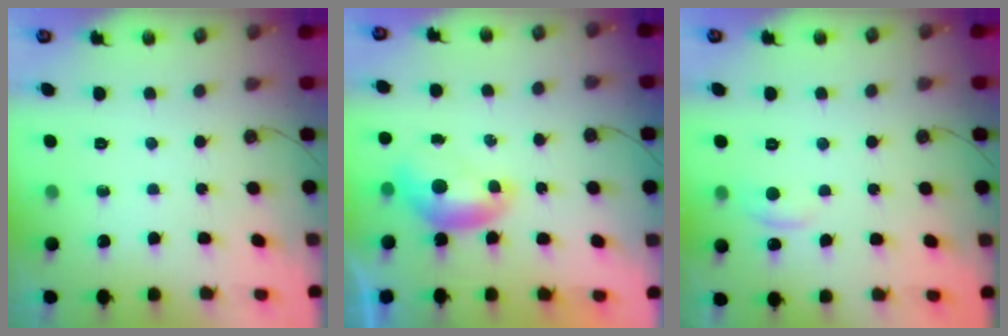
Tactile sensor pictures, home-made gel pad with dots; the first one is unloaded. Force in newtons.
{"total": 0.0}
{"total": 1.1, "press": 0.7, "slide": 0.9}